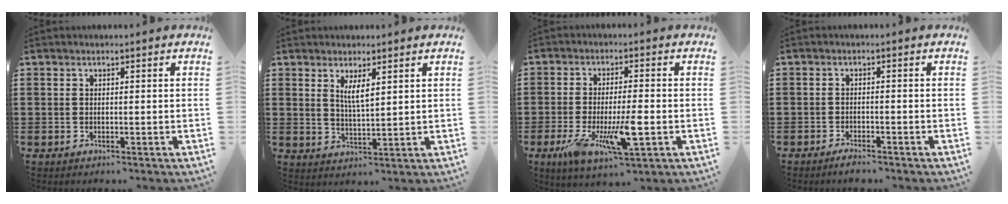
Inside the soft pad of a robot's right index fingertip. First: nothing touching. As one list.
[{"total": 3.5, "force": [1.7, 0.9, 2.9], "torque": [-0.061, 0.004, 0.029]}, {"total": 10.3, "force": [-3.2, 3.1, 9.3], "torque": [-0.175, -0.019, -0.052]}, {"total": 1.6, "force": [-1.6, 0.1, 0.4], "torque": [-0.010, 0.000, -0.030]}]